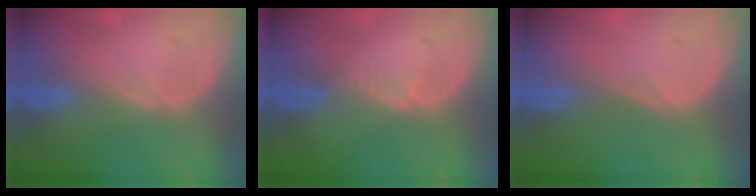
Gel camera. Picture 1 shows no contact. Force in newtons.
{"total": 1.1, "press": 1.1, "slide": 0.2}
{"total": 0.0}